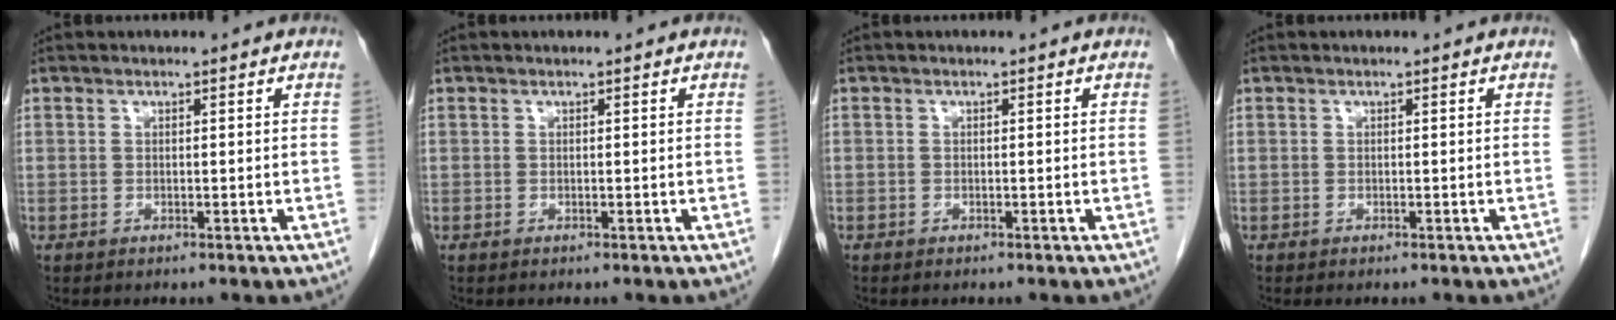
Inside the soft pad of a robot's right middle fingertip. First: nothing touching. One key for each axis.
{"total": 0.0}
{"total": 0.0}
{"total": 0.8, "fx": -0.7, "fy": 0.2, "fz": 0.3, "tx": -0.008, "ty": -0.003, "tz": -0.011}